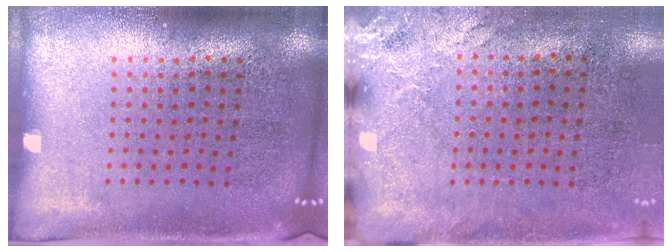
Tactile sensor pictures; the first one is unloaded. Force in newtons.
{"total": 2.6, "press": 2.1, "slide": 1.5}